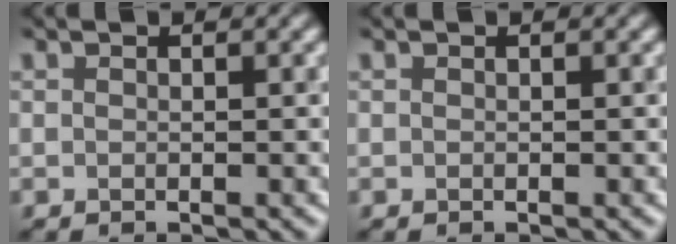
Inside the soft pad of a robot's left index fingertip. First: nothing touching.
{"total": 0.0}